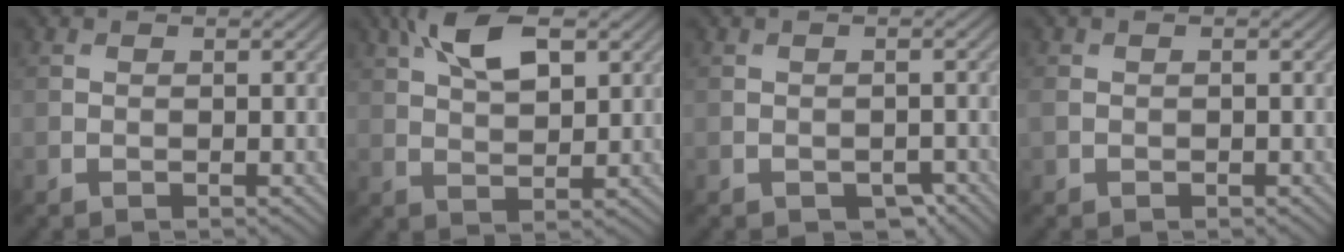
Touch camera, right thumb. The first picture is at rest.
{"total": 7.8, "force": [3.6, 3.4, 6.0], "torque": [-0.124, 0.011, 0.068]}
{"total": 2.1, "force": [-1.3, 1.2, 1.1], "torque": [-0.017, -0.005, -0.015]}
{"total": 1.6, "force": [-0.4, 1.3, 0.9], "torque": [-0.029, -0.005, -0.006]}